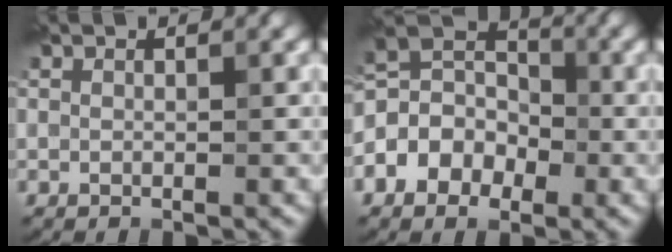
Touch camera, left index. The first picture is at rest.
{"total": 5.5, "force": [-2.2, 4.2, 2.9], "torque": [-0.053, 0.009, -0.058]}